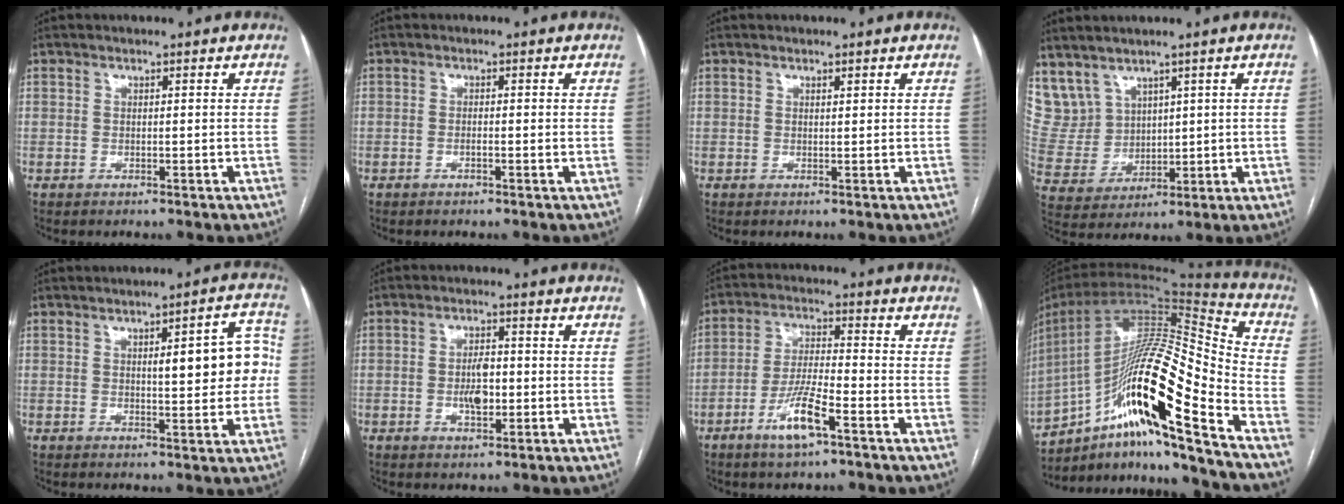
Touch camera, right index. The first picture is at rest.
{"total": 1.0, "force": [-0.3, 0.1, 1.0], "torque": [-0.016, 0.001, -0.005]}
{"total": 0.6, "force": [0.4, 0.1, 0.4], "torque": [-0.007, -0.002, 0.005]}
{"total": 9.5, "force": [6.1, 7.0, 2.2], "torque": [-0.069, 0.030, 0.151]}
{"total": 9.7, "force": [0.9, 2.6, 9.3], "torque": [-0.110, 0.024, 0.011]}
{"total": 4.4, "force": [-0.7, 1.9, 3.9], "torque": [-0.070, 0.001, -0.010]}
{"total": 8.1, "force": [-4.4, 1.0, 6.7], "torque": [-0.135, -0.007, -0.083]}
{"total": 25.4, "force": [-13.0, 2.1, 21.7], "torque": [-0.380, -0.002, -0.229]}